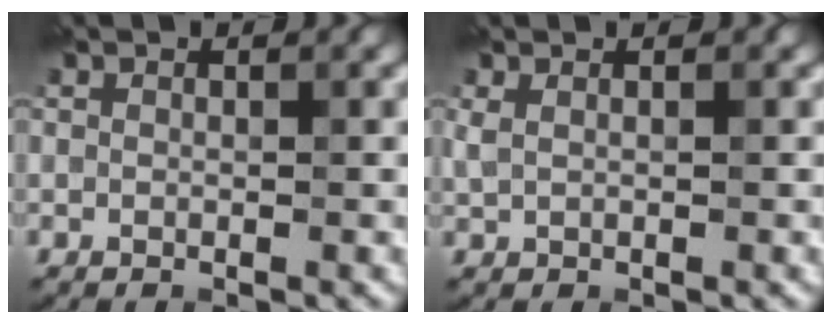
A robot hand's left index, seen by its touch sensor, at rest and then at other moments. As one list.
[{"total": 1.1, "force": [0.6, 0.6, 0.8], "torque": [-0.020, 0.005, 0.011]}]